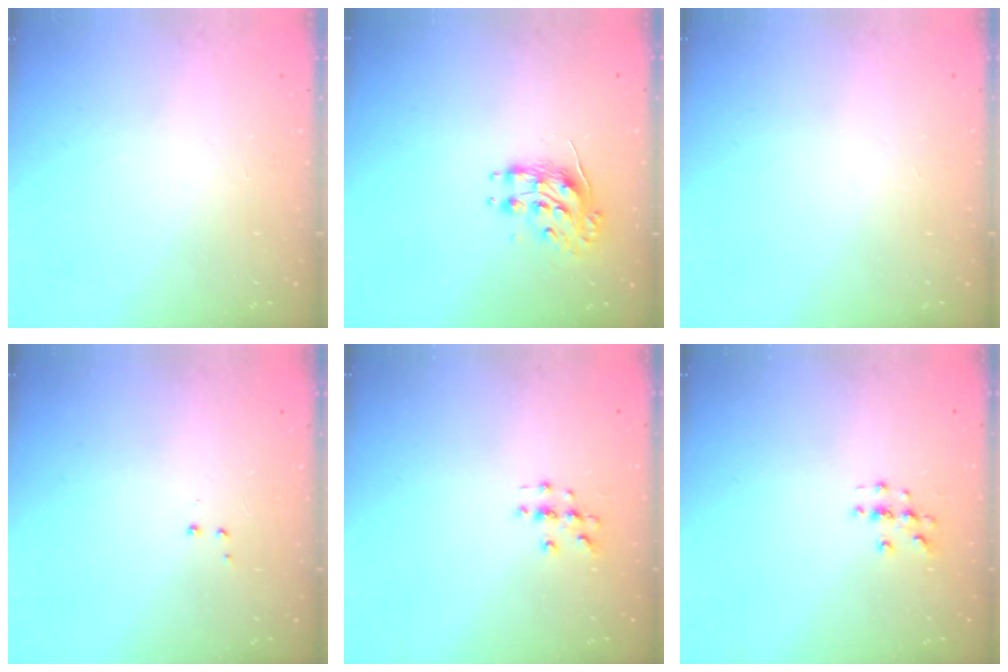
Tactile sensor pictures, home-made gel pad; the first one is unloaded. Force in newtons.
{"total": 8.7, "press": 8.7, "slide": 0.2}
{"total": 0.0}
{"total": 2.8, "press": 2.7, "slide": 0.5}
{"total": 2.7, "press": 2.7, "slide": 0.3}
{"total": 2.7, "press": 2.7, "slide": 0.3}